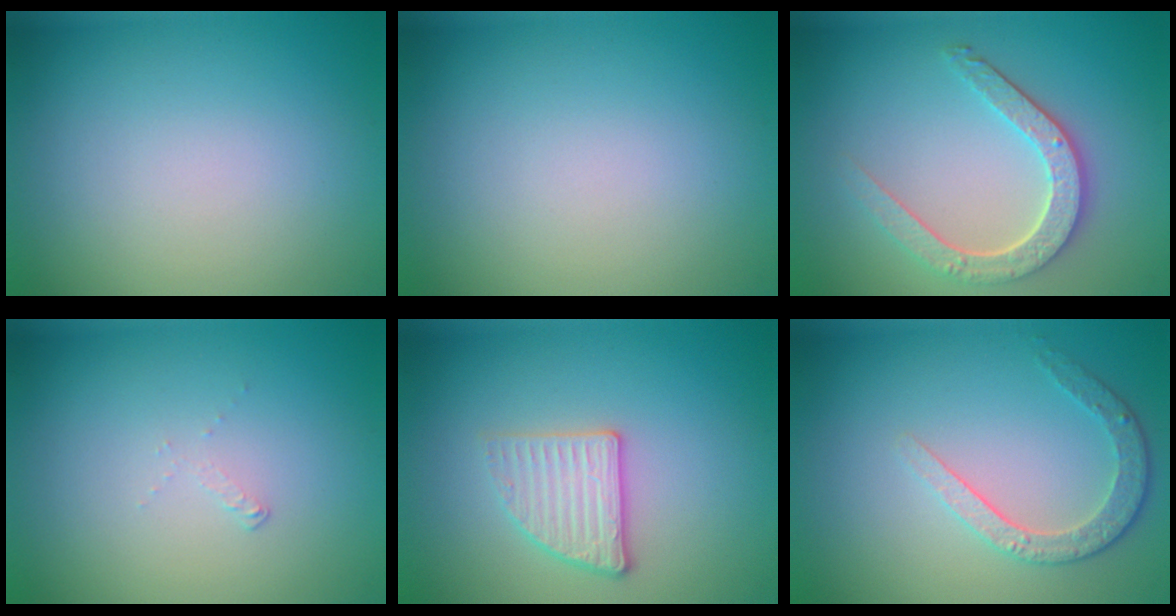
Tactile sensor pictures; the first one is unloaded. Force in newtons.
{"total": 0.0}
{"total": 4.1, "press": 3.4, "slide": 2.3}
{"total": 0.6, "press": 0.2, "slide": 0.6}
{"total": 2.6, "press": 2.4, "slide": 1.0}
{"total": 2.6, "press": 2.5, "slide": 1.0}